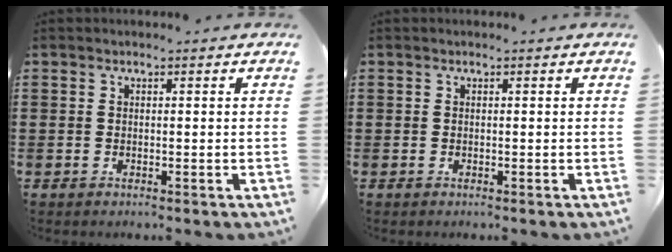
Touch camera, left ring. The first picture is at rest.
{"total": 0.0}